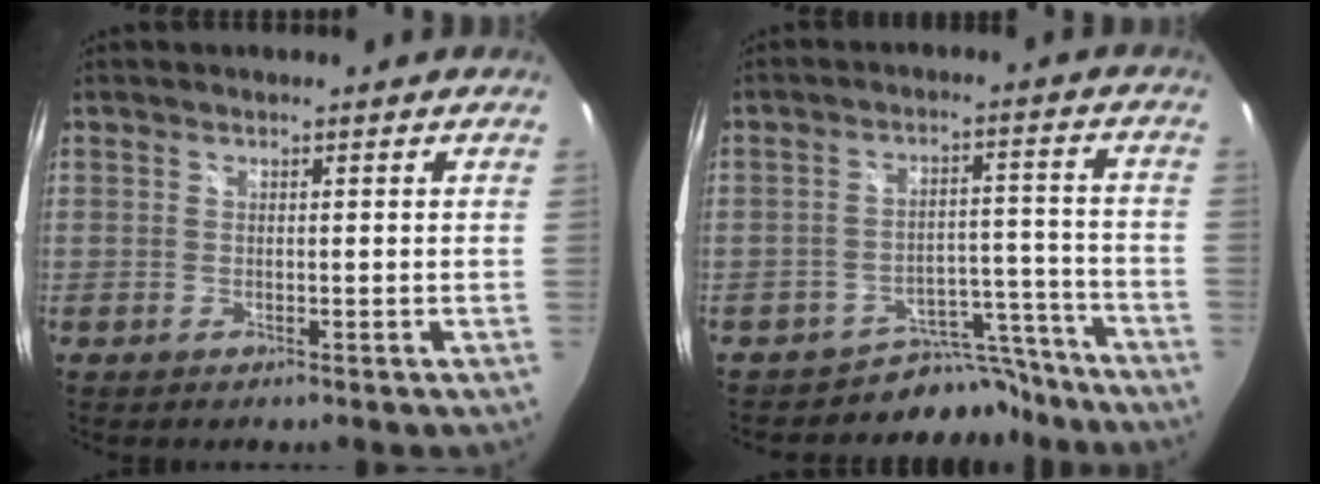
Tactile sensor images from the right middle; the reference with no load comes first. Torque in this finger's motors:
{"motor_torque": [0.01, -0.12, 0.00, -0.01]}